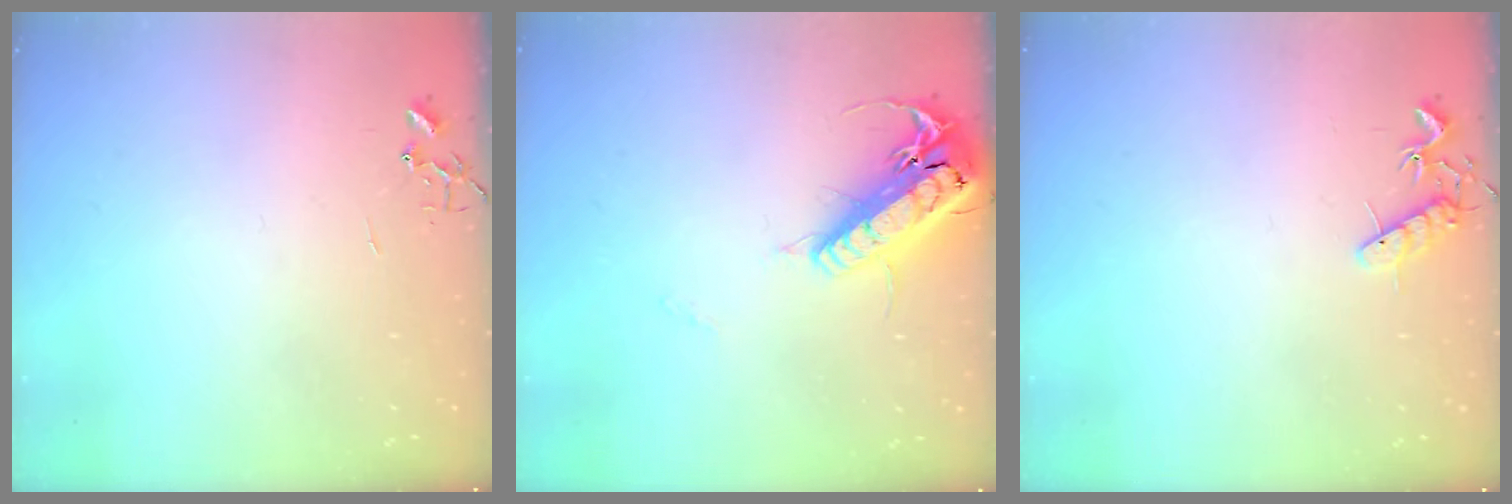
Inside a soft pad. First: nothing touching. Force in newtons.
{"total": 19.2, "press": 18.9, "slide": 3.3}
{"total": 7.5, "press": 7.4, "slide": 0.6}